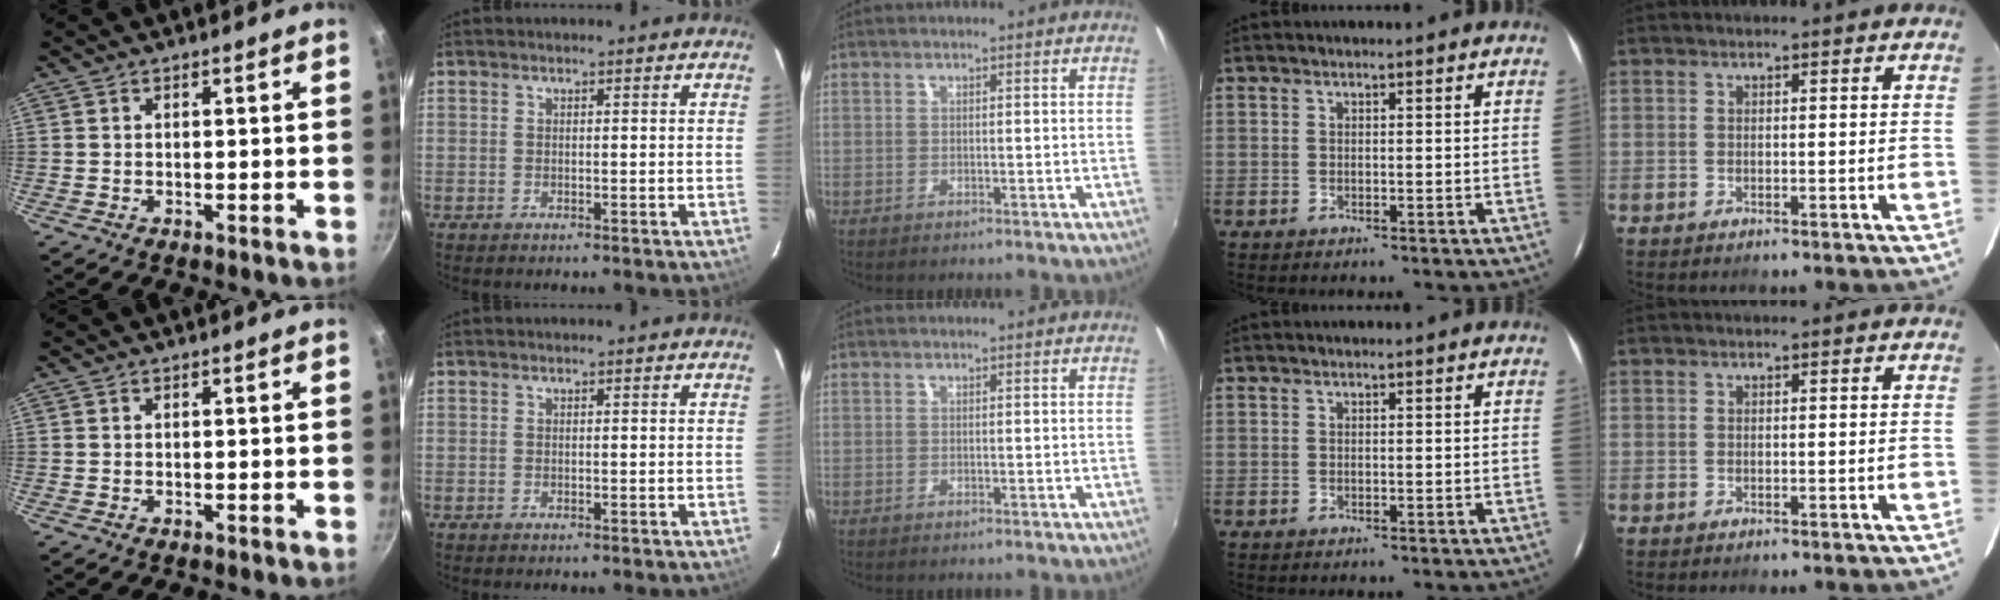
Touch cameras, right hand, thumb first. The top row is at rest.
{}